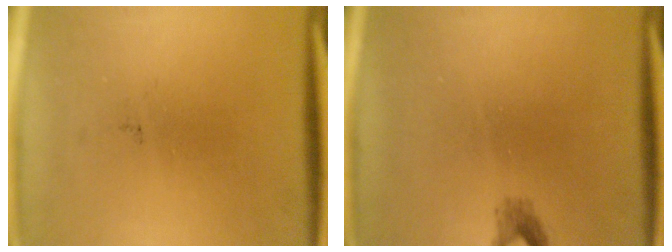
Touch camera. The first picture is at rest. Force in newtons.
{"total": 1.2}